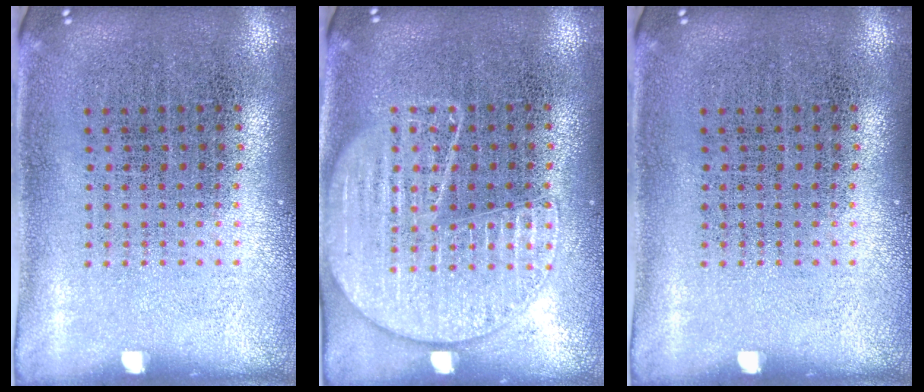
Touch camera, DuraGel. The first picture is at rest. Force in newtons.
{"total": 1.4, "press": 1.4, "slide": 0.2}
{"total": 0.0}